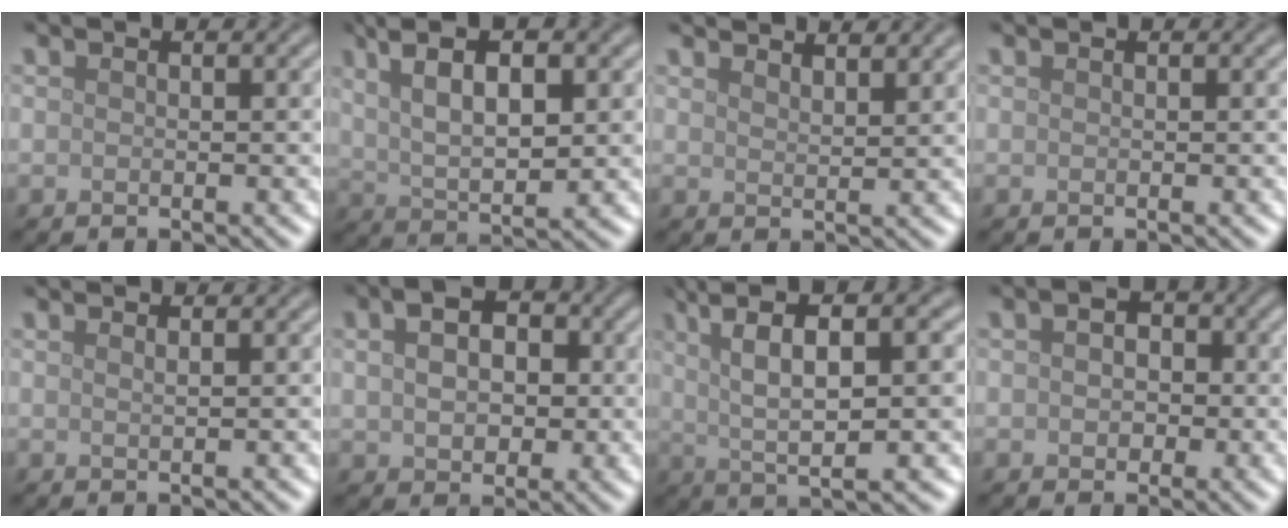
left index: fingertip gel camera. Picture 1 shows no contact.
{"total": 7.5, "force": [2.7, 3.0, 6.3], "torque": [-0.112, 0.008, 0.045]}
{"total": 4.5, "force": [4.0, 1.2, 1.8], "torque": [-0.008, 0.016, 0.038]}
{"total": 0.0}
{"total": 0.9, "force": [0.5, 0.3, 0.6], "torque": [-0.002, -0.002, 0.003]}
{"total": 5.4, "force": [0.9, 3.7, 3.7], "torque": [-0.061, 0.008, 0.009]}
{"total": 8.6, "force": [2.2, 2.7, 7.9], "torque": [-0.129, 0.008, 0.035]}
{"total": 2.7, "force": [0.2, 2.1, 1.8], "torque": [-0.016, 0.002, -0.005]}